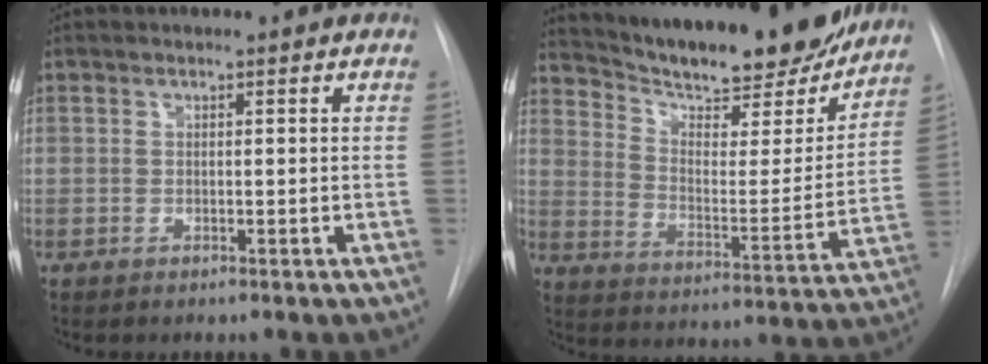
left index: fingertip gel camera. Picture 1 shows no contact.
{"total": 25.1, "force": [22.0, 5.0, 10.9], "torque": [-0.178, -0.031, 0.310]}